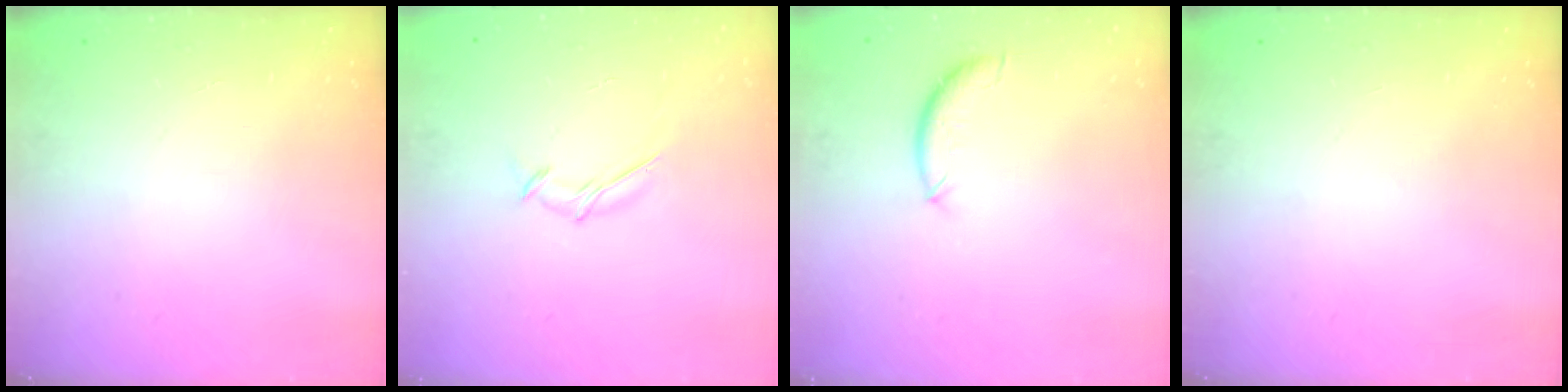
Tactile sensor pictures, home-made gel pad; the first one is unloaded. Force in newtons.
{"total": 5.6, "press": 5.6, "slide": 0.2}
{"total": 7.8, "press": 7.8, "slide": 0.5}
{"total": 0.0}